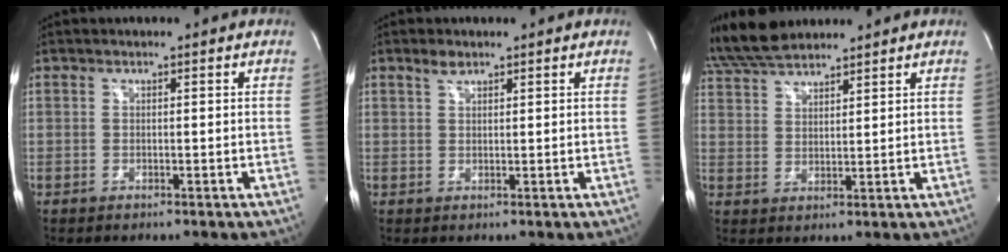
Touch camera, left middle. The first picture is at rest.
{"total": 1.8, "force": [1.4, 0.7, 0.9], "torque": [-0.020, 0.004, 0.028]}
{"total": 9.3, "force": [8.3, 2.0, 3.8], "torque": [-0.082, 0.029, 0.161]}